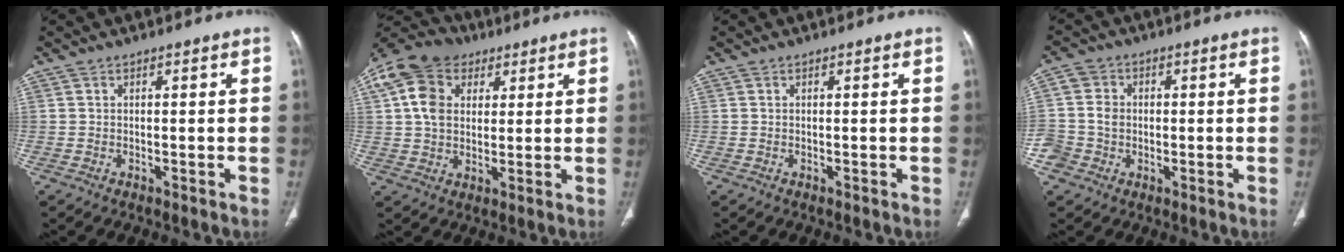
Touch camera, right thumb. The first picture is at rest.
{"total": 13.9, "force": [4.5, 10.6, 7.8], "torque": [-0.152, 0.013, 0.076]}
{"total": 0.0}
{"total": 7.2, "force": [-1.1, 6.8, 2.1], "torque": [-0.034, 0.017, -0.020]}